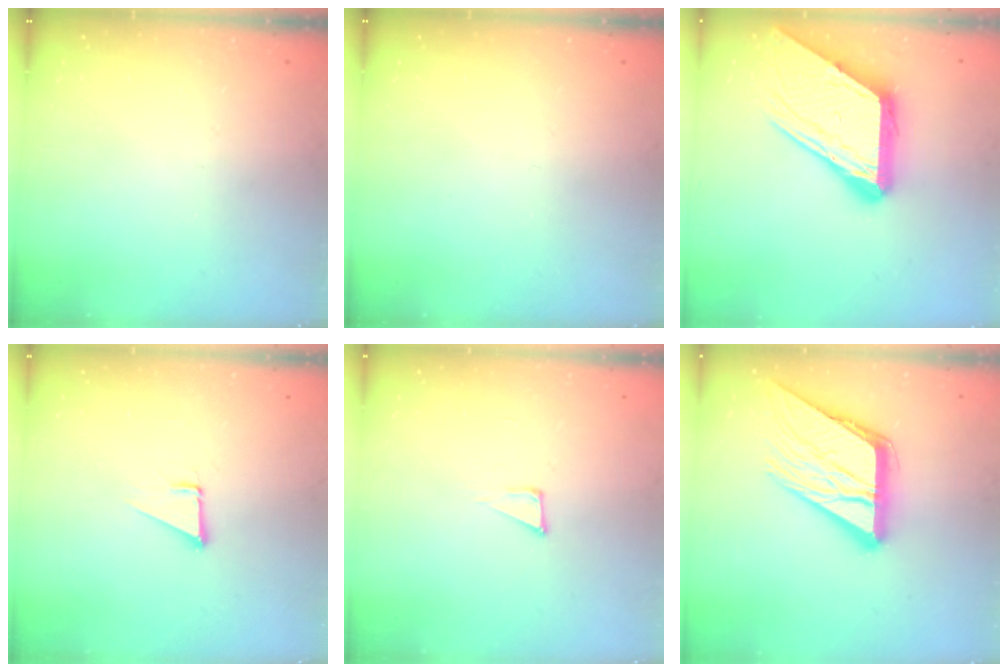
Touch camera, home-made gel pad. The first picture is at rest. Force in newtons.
{"total": 0.0}
{"total": 16.3, "press": 16.2, "slide": 1.9}
{"total": 1.9, "press": 1.9, "slide": 0.1}
{"total": 5.0, "press": 4.9, "slide": 0.8}
{"total": 17.4, "press": 17.3, "slide": 1.3}